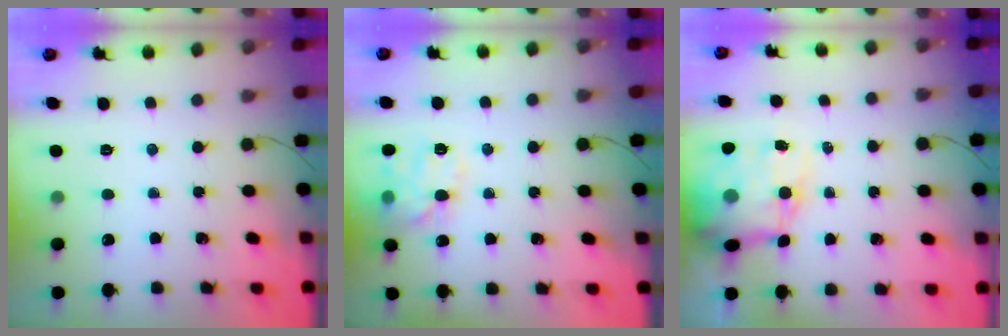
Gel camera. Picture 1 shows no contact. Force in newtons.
{"total": 11.9, "press": 11.8, "slide": 0.6}
{"total": 14.2, "press": 13.8, "slide": 3.5}